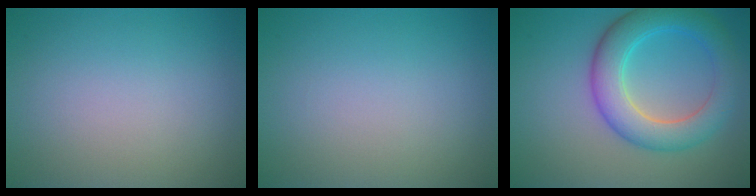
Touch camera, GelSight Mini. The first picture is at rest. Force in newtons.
{"total": 0.0}
{"total": 6.3, "press": 6.3, "slide": 0.2}